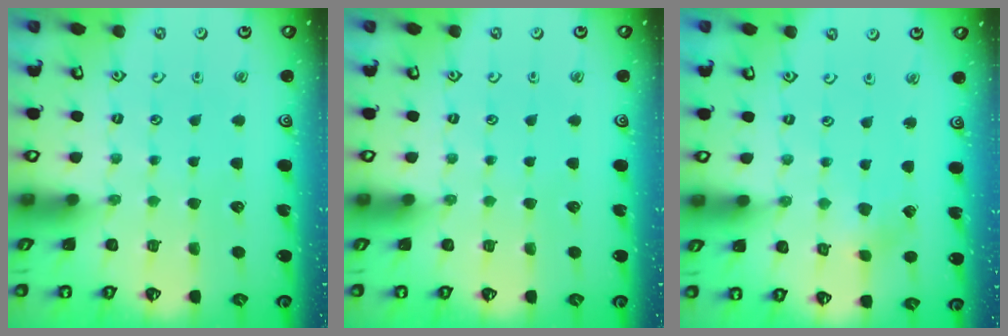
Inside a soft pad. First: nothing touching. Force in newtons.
{"total": 0.0}
{"total": 1.8, "press": 1.8, "slide": 0.3}